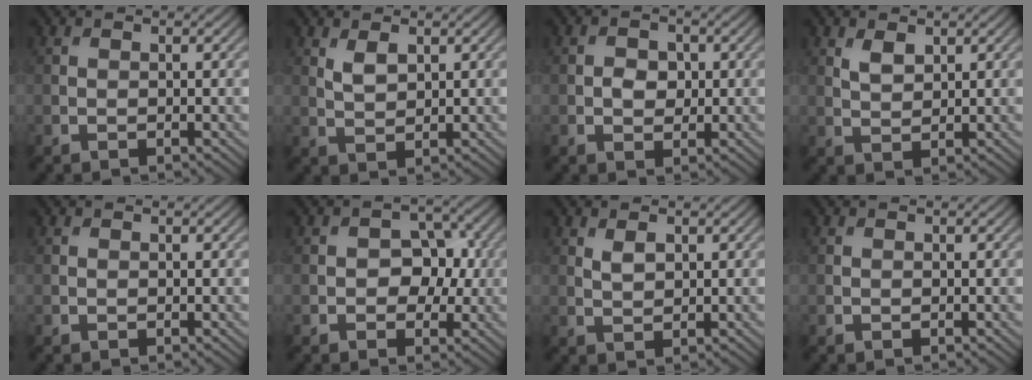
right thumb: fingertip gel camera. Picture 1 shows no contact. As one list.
[{"total": 2.4, "force": [1.2, 1.2, 1.6], "torque": [-0.038, -0.004, 0.030]}, {"total": 2.2, "force": [0.0, 1.8, 1.3], "torque": [-0.023, -0.002, -0.005]}, {"total": 2.2, "force": [1.3, 1.2, 1.4], "torque": [-0.031, -0.003, 0.029]}, {"total": 0.0}, {"total": 4.5, "force": [-0.4, 3.3, 3.0], "torque": [-0.037, -0.003, -0.016]}, {"total": 1.7, "force": [0.9, 0.9, 1.2], "torque": [-0.027, -0.002, 0.020]}, {"total": 0.0}]